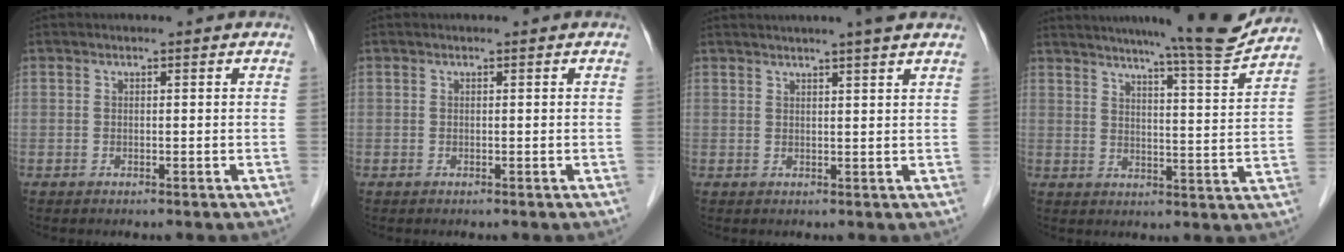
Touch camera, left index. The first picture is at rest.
{"total": 0.0}
{"total": 6.4, "force": [5.4, -0.5, 3.5], "torque": [-0.052, 0.020, 0.066]}
{"total": 13.7, "force": [12.6, -1.1, 5.3], "torque": [-0.080, -0.031, 0.164]}